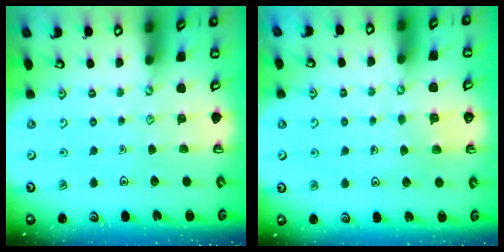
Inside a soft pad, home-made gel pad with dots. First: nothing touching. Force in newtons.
{"total": 2.2, "press": 2.2, "slide": 0.0}